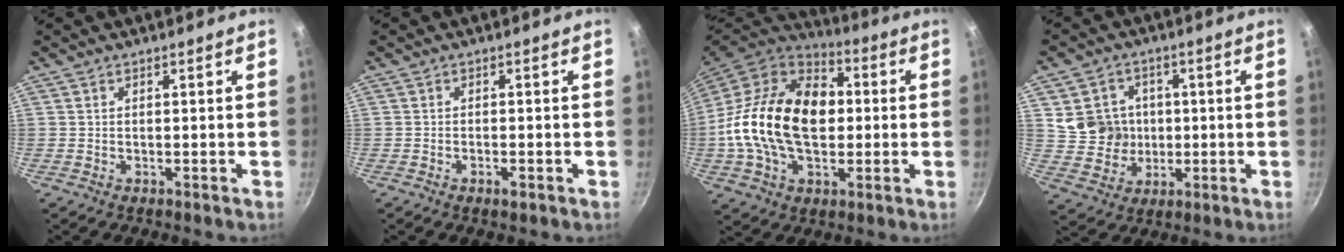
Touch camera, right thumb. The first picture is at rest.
{"total": 1.7, "force": [-0.9, 0.6, 1.3], "torque": [-0.028, 0.004, -0.015]}
{"total": 24.9, "force": [0.3, 16.3, 18.8], "torque": [-0.306, 0.031, -0.004]}
{"total": 8.9, "force": [1.0, 8.4, 2.8], "torque": [-0.022, 0.001, 0.024]}